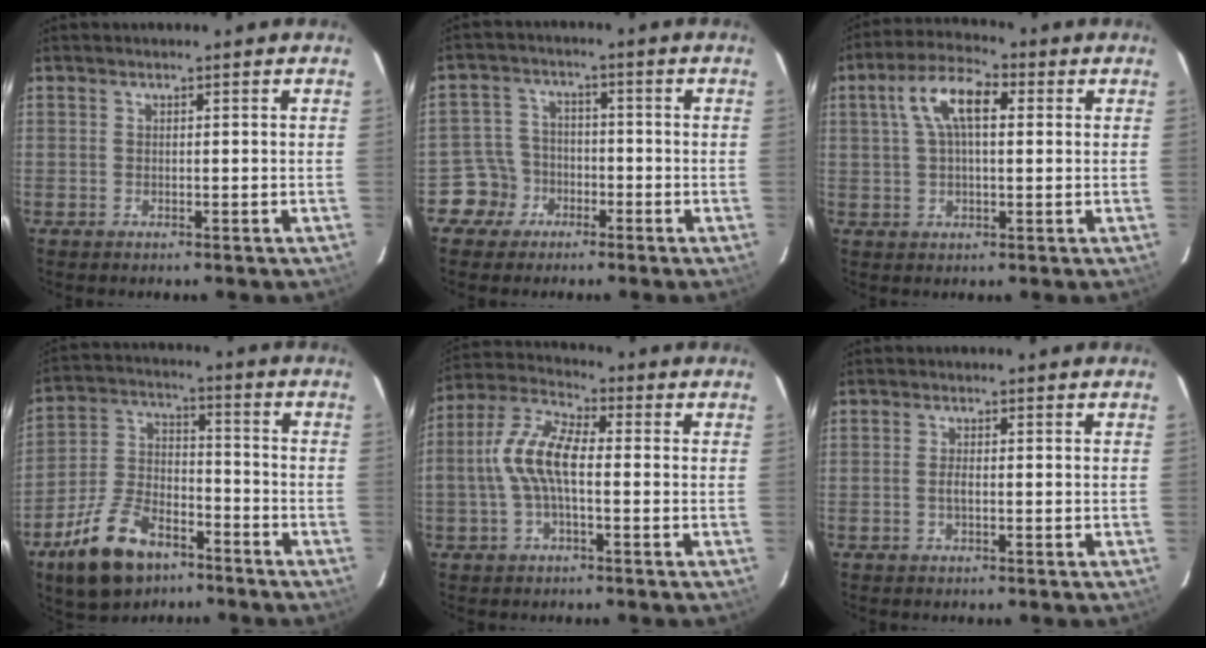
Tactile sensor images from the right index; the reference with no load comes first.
{"total": 6.0, "force": [-3.3, 5.0, -0.2], "torque": [-0.009, 0.024, -0.063]}
{"total": 9.2, "force": [2.4, 4.0, 8.0], "torque": [-0.150, 0.025, 0.040]}
{"total": 15.5, "force": [-9.8, 8.2, 8.7], "torque": [-0.187, 0.007, -0.170]}
{"total": 10.2, "force": [-1.0, 4.2, 9.2], "torque": [-0.199, 0.019, -0.025]}
{"total": 1.5, "force": [-0.4, 0.4, 1.4], "torque": [-0.028, 0.001, -0.008]}